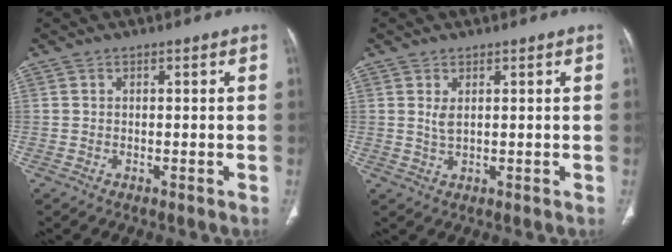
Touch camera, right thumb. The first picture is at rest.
{"total": 1.9, "force": [0.7, 0.7, 1.7], "torque": [-0.037, -0.006, 0.021]}